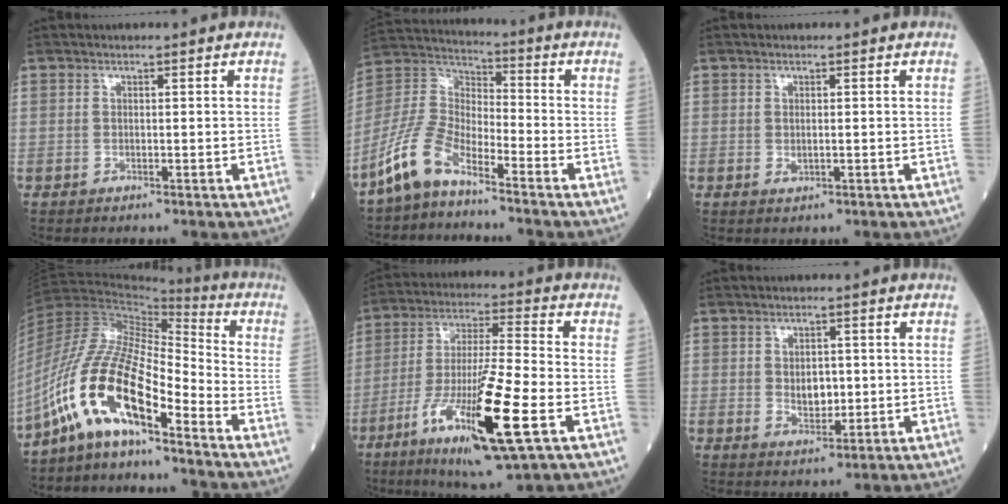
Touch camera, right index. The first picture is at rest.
{"total": 9.5, "force": [-6.9, 3.3, 5.6], "torque": [-0.139, 0.010, -0.148]}
{"total": 1.2, "force": [0.0, 0.5, 1.2], "torque": [-0.023, -0.007, 0.003]}
{"total": 13.9, "force": [-8.5, 3.5, 10.4], "torque": [-0.217, 0.022, -0.160]}
{"total": 18.3, "force": [-7.2, 1.4, 16.8], "torque": [-0.323, -0.034, -0.125]}
{"total": 3.8, "force": [0.1, 2.3, 3.0], "torque": [-0.046, -0.004, 0.009]}